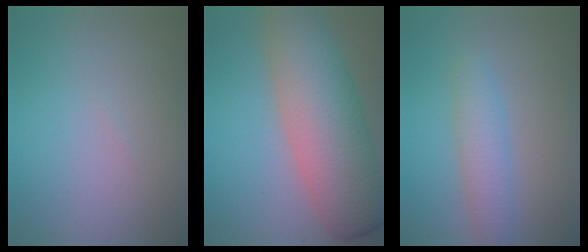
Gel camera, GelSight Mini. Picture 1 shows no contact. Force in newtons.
{"total": 10.1, "press": 10.1, "slide": 0.3}
{"total": 3.0, "press": 3.0, "slide": 0.1}